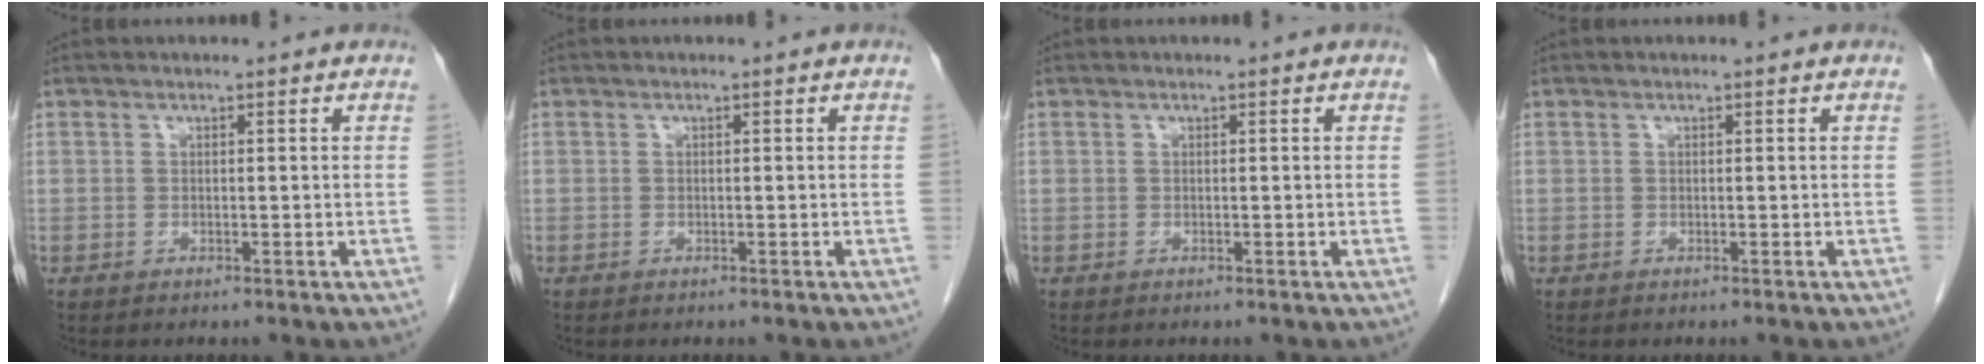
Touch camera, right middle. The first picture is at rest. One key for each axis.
{"total": 0.0}
{"total": 0.0}
{"total": 0.0}